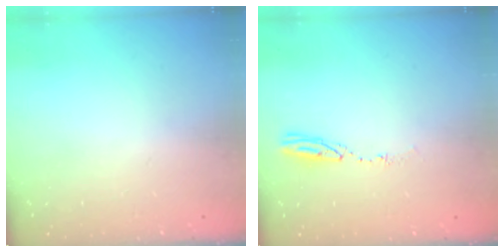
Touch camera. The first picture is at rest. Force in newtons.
{"total": 4.0, "press": 4.0, "slide": 0.3}